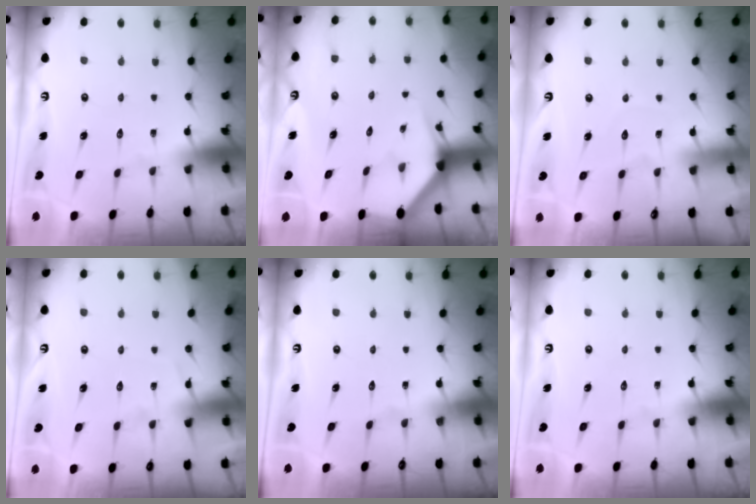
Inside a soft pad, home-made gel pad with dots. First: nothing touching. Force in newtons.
{"total": 3.1, "press": 3.1, "slide": 0.1}
{"total": 2.4, "press": 2.4, "slide": 0.3}
{"total": 5.8, "press": 5.7, "slide": 0.7}
{"total": 0.0}
{"total": 0.0}